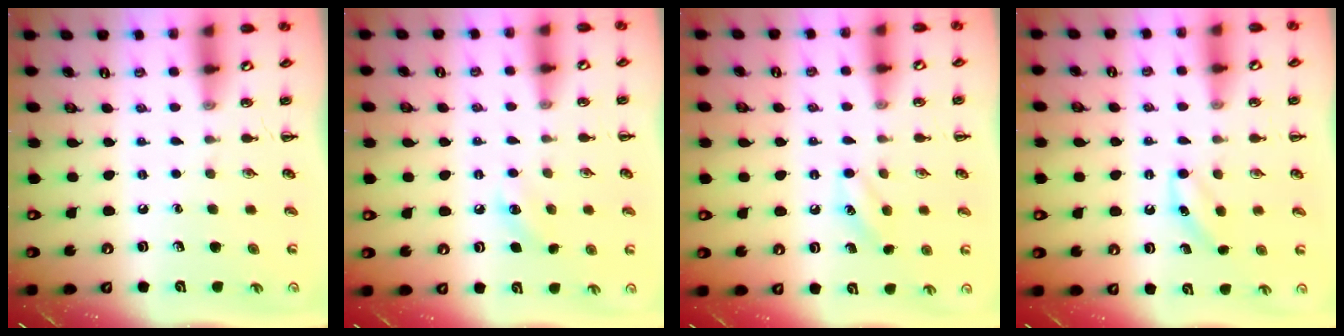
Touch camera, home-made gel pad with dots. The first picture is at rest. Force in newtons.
{"total": 7.1, "press": 7.0, "slide": 1.5}
{"total": 8.7, "press": 8.5, "slide": 1.8}
{"total": 4.6, "press": 4.5, "slide": 1.1}